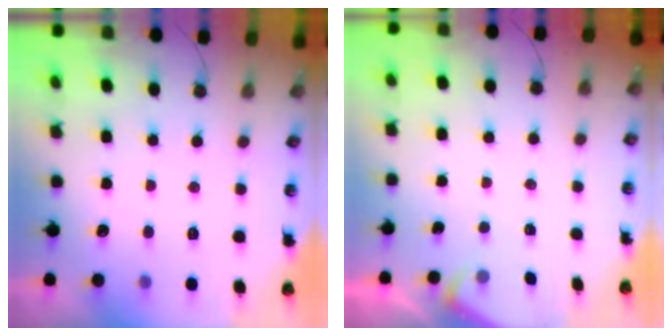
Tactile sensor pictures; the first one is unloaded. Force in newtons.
{"total": 3.4, "press": 3.3, "slide": 0.4}